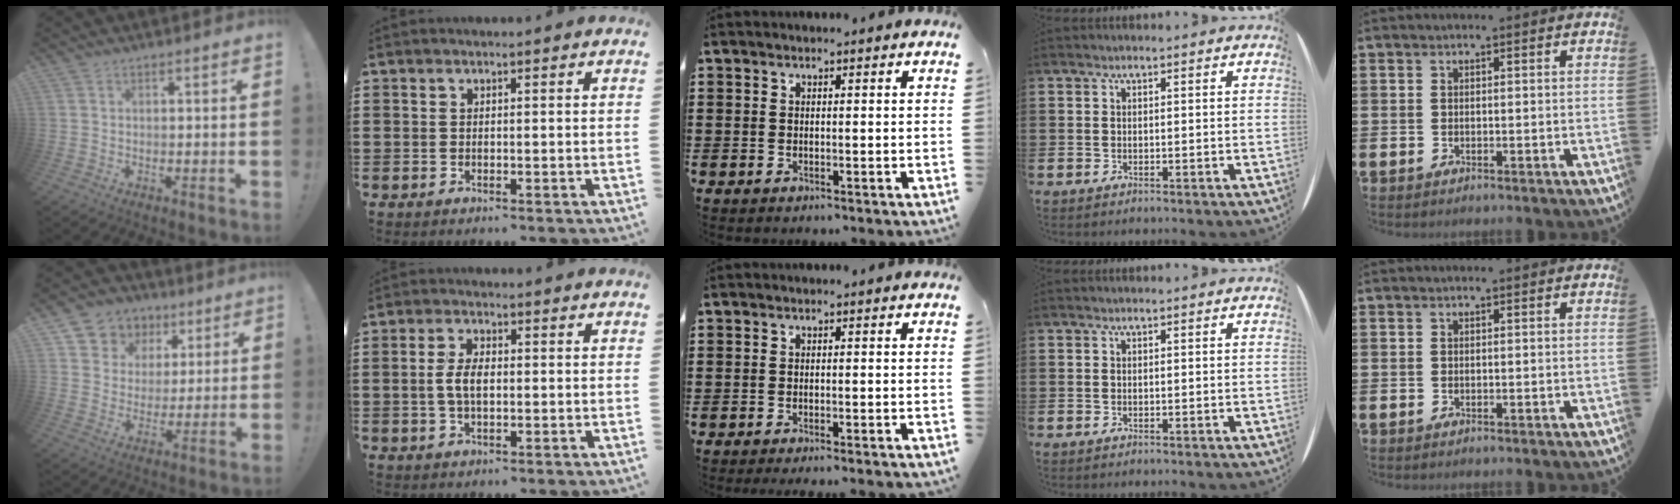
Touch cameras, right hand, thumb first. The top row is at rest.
{"thumb": {"total": 8.5, "force": [3.4, 7.6, 1.6], "torque": [-0.019, -0.027, 0.071]}, "index": {"total": 4.1, "force": [-0.1, 2.0, 3.6], "torque": [-0.084, 0.001, -0.008]}, "middle": {"total": 1.0, "force": [-0.9, -0.3, 0.4], "torque": [-0.007, -0.002, -0.017]}}